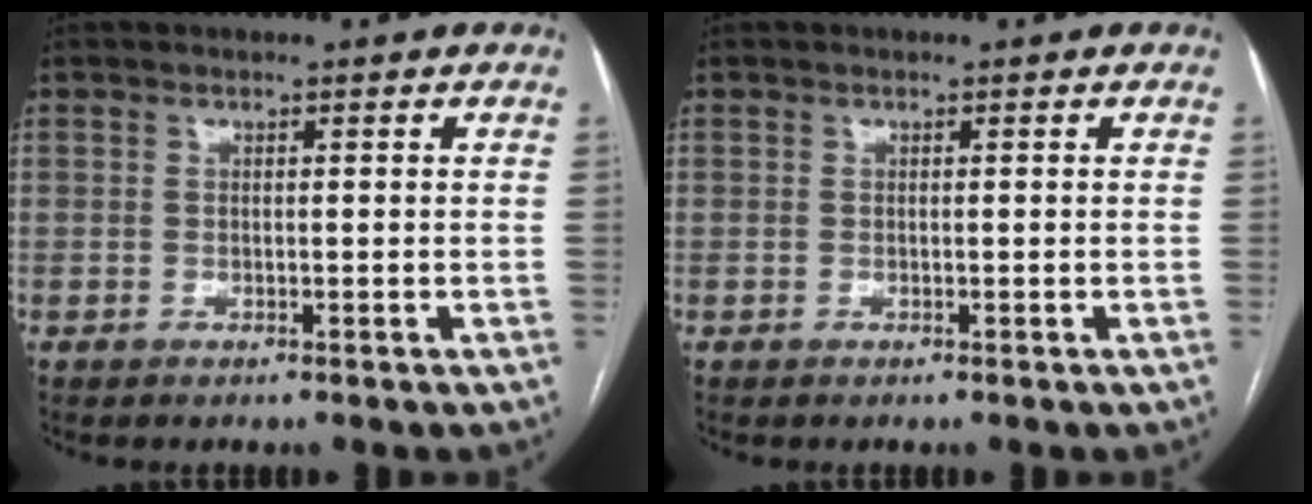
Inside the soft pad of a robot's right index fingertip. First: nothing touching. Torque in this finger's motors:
{"motor_torque": [0.00, 0.00, 0.00, 0.00]}